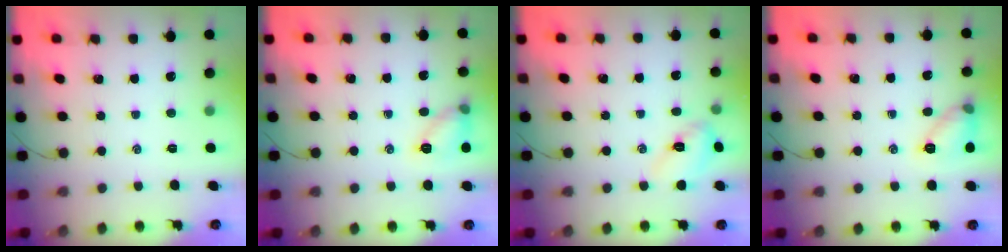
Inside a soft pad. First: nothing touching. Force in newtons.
{"total": 8.9, "press": 8.9, "slide": 0.6}
{"total": 5.1, "press": 5.1, "slide": 0.7}
{"total": 9.7, "press": 9.6, "slide": 1.4}